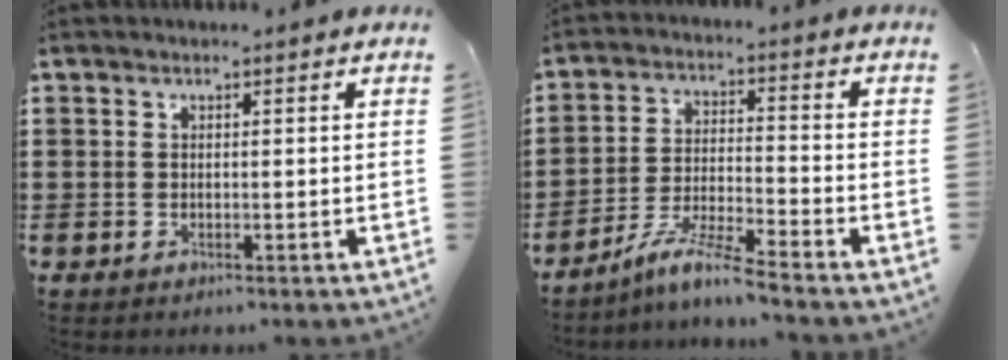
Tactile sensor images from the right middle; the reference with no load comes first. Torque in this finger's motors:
{"motor_torque": [2.14, 0.00, 0.24, 0.10]}